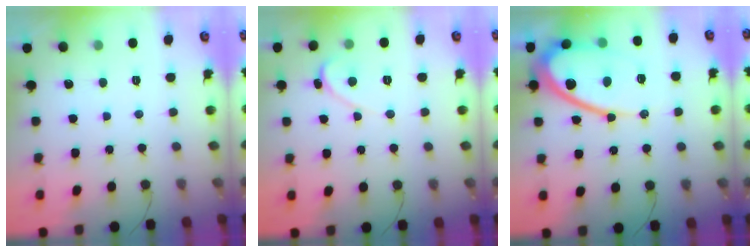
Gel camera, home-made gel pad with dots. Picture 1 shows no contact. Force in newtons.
{"total": 2.4, "press": 2.4, "slide": 0.2}
{"total": 15.3, "press": 15.2, "slide": 1.4}